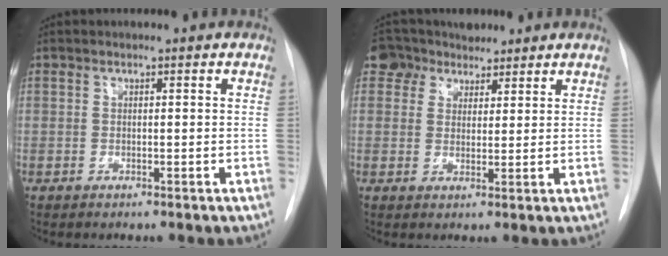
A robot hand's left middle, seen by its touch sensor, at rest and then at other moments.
{"total": 5.2, "force": [3.9, 3.5, 0.2], "torque": [-0.008, 0.021, 0.071]}